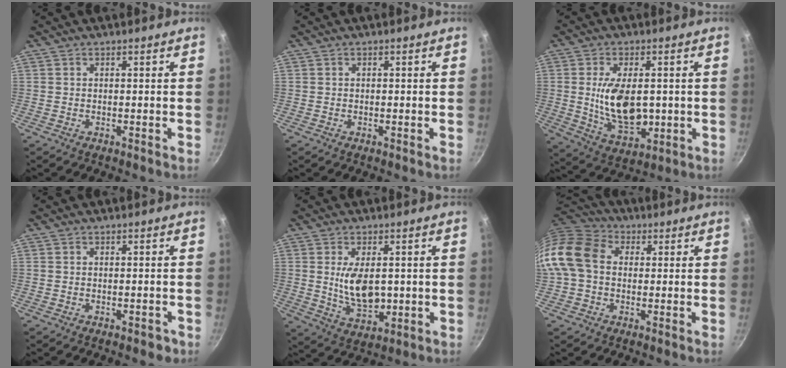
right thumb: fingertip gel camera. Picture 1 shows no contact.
{"total": 0.0}
{"total": 12.8, "force": [0.0, 7.2, 10.6], "torque": [-0.168, -0.014, 0.013]}
{"total": 2.0, "force": [-1.1, 1.1, 1.2], "torque": [-0.007, 0.016, -0.005]}
{"total": 9.1, "force": [0.4, 5.1, 7.5], "torque": [-0.114, -0.017, 0.017]}
{"total": 12.6, "force": [0.7, 9.7, 8.0], "torque": [-0.135, 0.024, -0.007]}